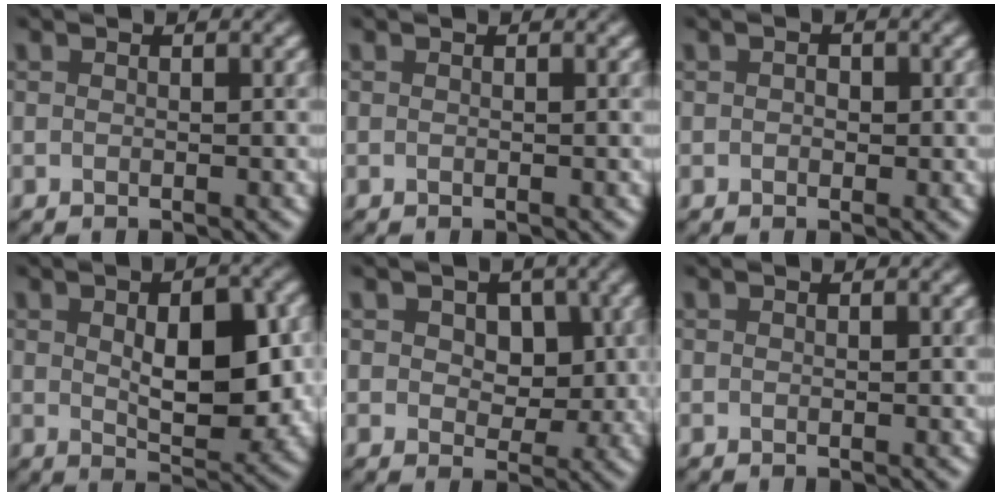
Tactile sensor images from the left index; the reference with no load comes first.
{"total": 0.0}
{"total": 1.1, "force": [0.1, 0.9, 0.6], "torque": [0.005, 0.004, -0.001]}
{"total": 7.6, "force": [0.4, 3.7, 6.6], "torque": [-0.097, 0.000, 0.017]}
{"total": 4.4, "force": [0.8, 3.2, 2.9], "torque": [-0.027, 0.001, 0.008]}
{"total": 0.0}